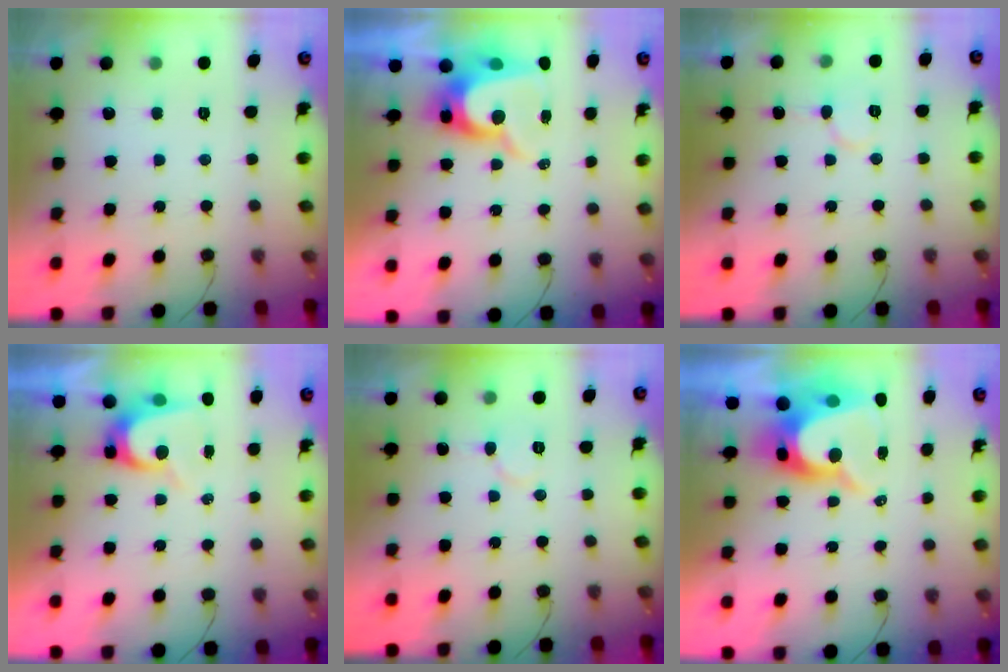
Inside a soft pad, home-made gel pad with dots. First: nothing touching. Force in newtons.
{"total": 13.3, "press": 13.3, "slide": 0.7}
{"total": 7.0, "press": 7.0, "slide": 0.3}
{"total": 8.1, "press": 8.0, "slide": 0.9}
{"total": 4.9, "press": 4.9, "slide": 0.5}
{"total": 10.6, "press": 10.6, "slide": 0.8}